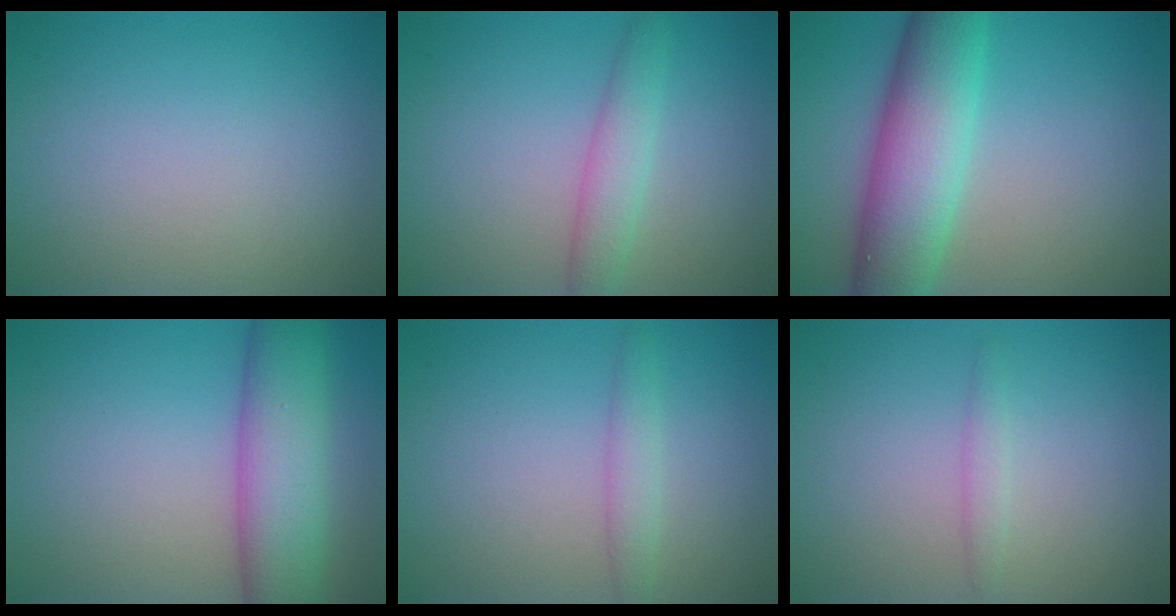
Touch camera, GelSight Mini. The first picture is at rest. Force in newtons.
{"total": 2.7, "press": 2.7, "slide": 0.0}
{"total": 8.6, "press": 8.6, "slide": 0.2}
{"total": 7.9, "press": 7.9, "slide": 0.4}
{"total": 1.7, "press": 1.7, "slide": 0.1}
{"total": 1.0, "press": 1.0, "slide": 0.0}